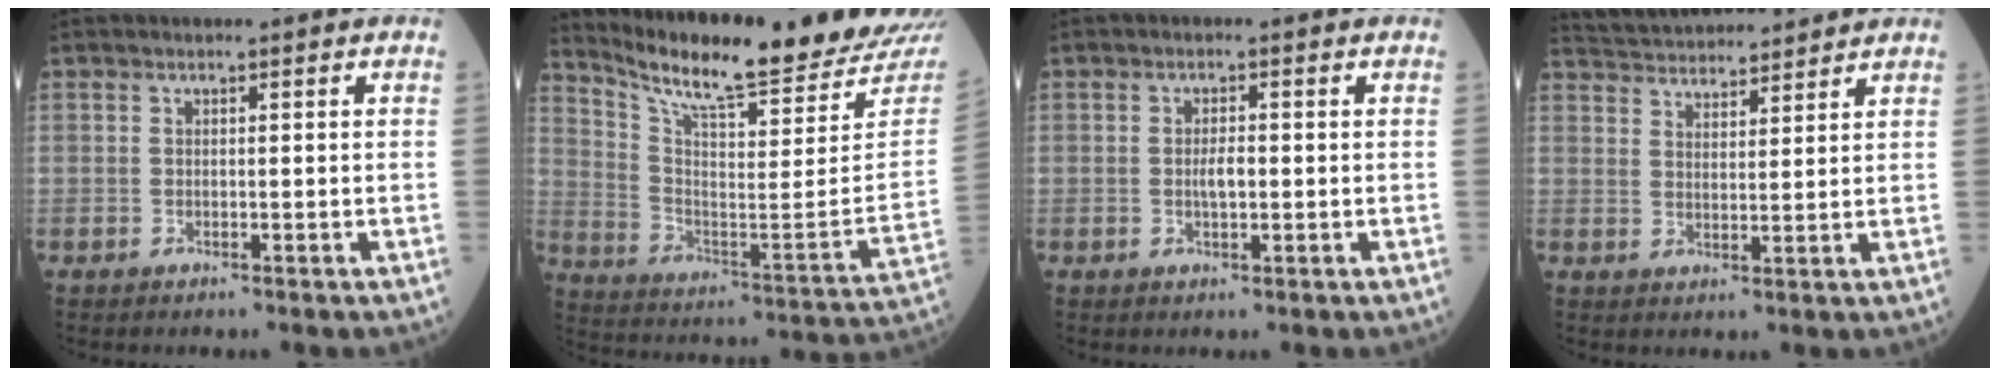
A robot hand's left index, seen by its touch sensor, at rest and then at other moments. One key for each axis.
{"total": 24.7, "fx": 22.8, "fy": 0.2, "fz": 9.5, "tx": -0.171, "ty": -0.097, "tz": 0.322}
{"total": 2.2, "fx": -0.1, "fy": 0.7, "fz": 2.0, "tx": -0.040, "ty": 0.002, "tz": -0.001}
{"total": 12.0, "fx": 11.5, "fy": 1.6, "fz": 2.8, "tx": -0.055, "ty": 0.032, "tz": 0.180}